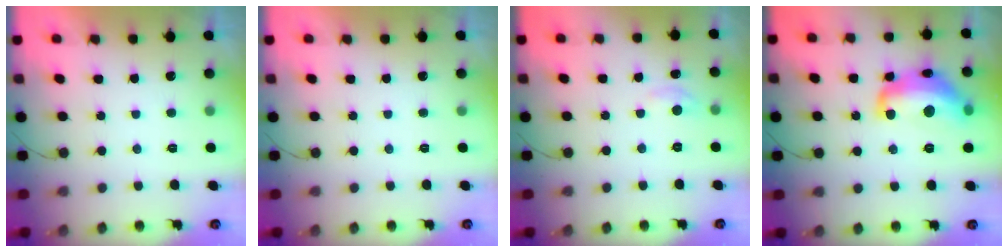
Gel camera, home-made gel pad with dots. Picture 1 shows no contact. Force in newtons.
{"total": 0.0}
{"total": 2.8, "press": 2.8, "slide": 0.4}
{"total": 16.2, "press": 16.2, "slide": 1.0}